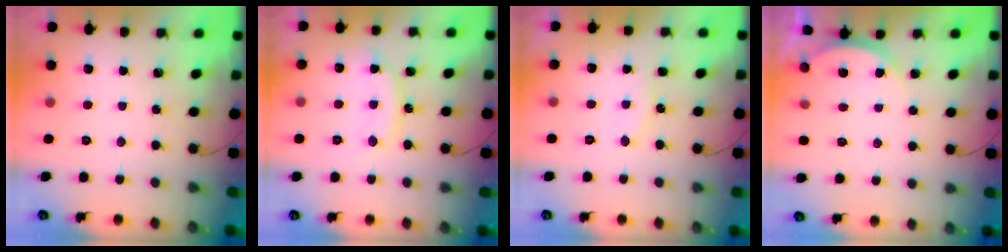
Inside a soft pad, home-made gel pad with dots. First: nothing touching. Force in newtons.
{"total": 11.6, "press": 11.5, "slide": 0.8}
{"total": 7.0, "press": 7.0, "slide": 0.3}
{"total": 2.4, "press": 2.4, "slide": 0.3}